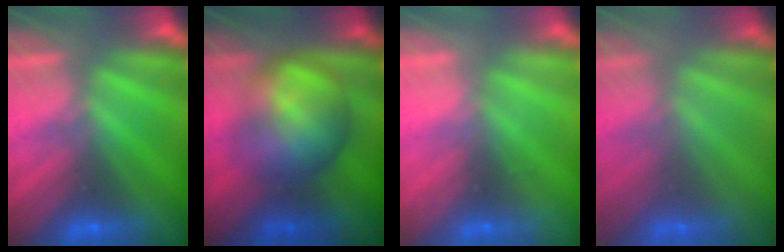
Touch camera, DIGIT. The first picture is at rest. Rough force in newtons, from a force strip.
{"total": 7.8}
{"total": 1.9}
{"total": 1.7}